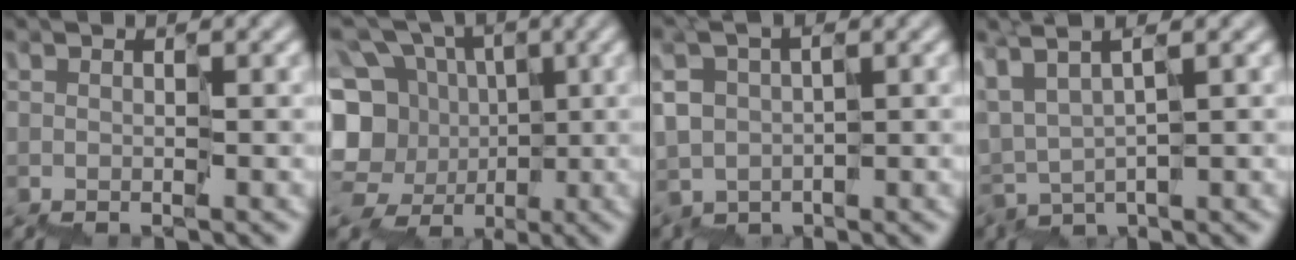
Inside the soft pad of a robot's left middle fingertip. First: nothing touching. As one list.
[{"total": 7.4, "force": [-1.4, 6.5, 3.3], "torque": [-0.072, 0.017, -0.039]}, {"total": 2.1, "force": [-0.2, 1.9, 0.8], "torque": [-0.022, 0.011, -0.008]}, {"total": 2.4, "force": [1.5, 0.6, 1.7], "torque": [-0.054, 0.008, 0.032]}]